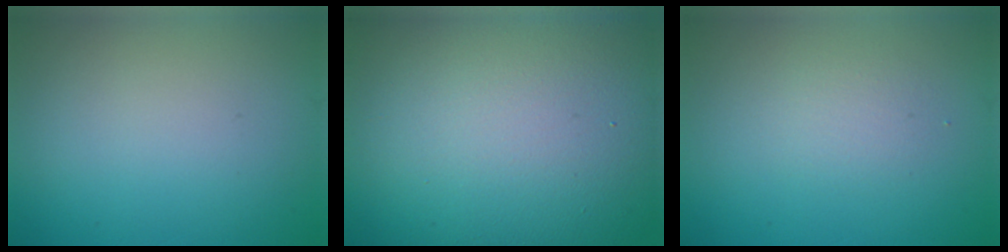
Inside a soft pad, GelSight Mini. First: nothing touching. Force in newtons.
{"total": 22.3, "press": 22.3, "slide": 1.1}
{"total": 1.4, "press": 1.4, "slide": 0.1}